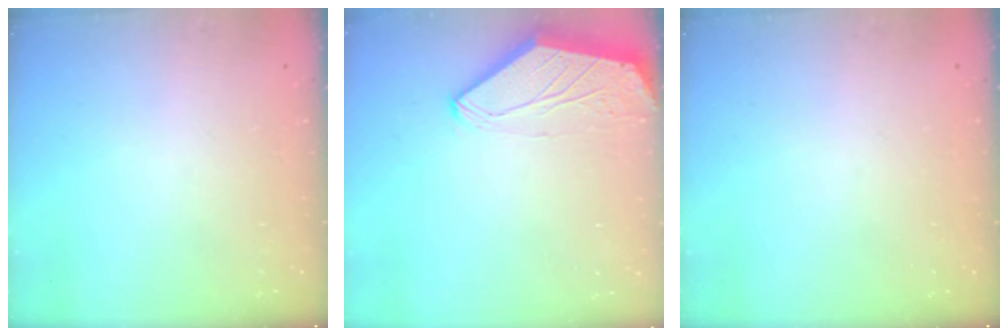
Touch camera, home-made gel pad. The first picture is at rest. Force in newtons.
{"total": 0.0}
{"total": 0.0}